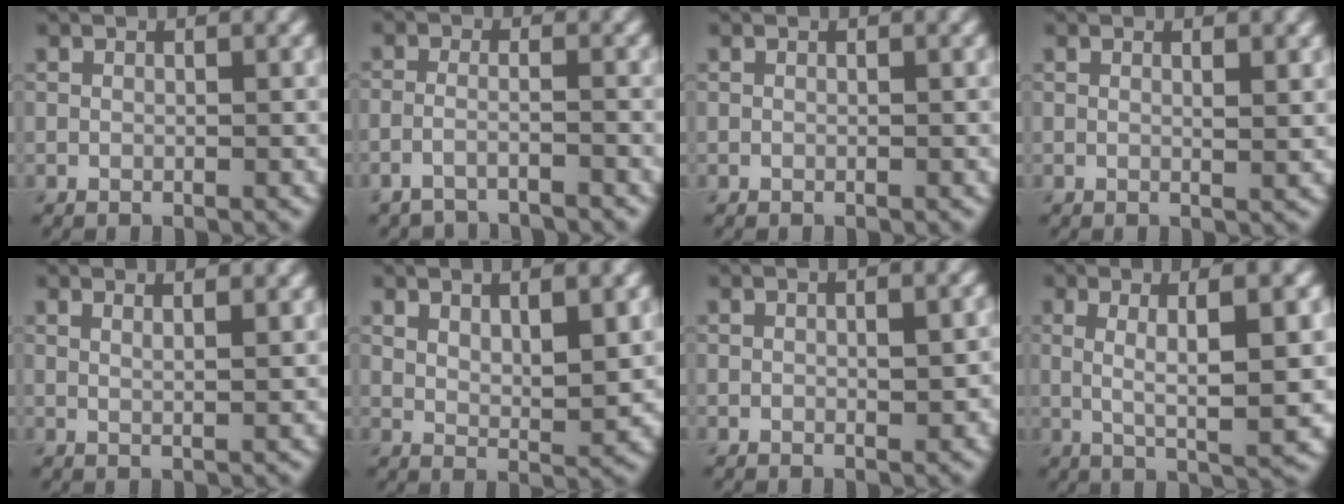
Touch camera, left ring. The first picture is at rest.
{"total": 3.3, "force": [-3.0, 0.5, 1.1], "torque": [-0.021, -0.017, -0.057]}
{"total": 0.0}
{"total": 1.7, "force": [0.6, 0.5, 1.5], "torque": [-0.016, 0.002, 0.007]}
{"total": 2.5, "force": [1.5, 0.9, 1.8], "torque": [-0.011, 0.004, 0.006]}
{"total": 4.6, "force": [1.7, 1.7, 4.0], "torque": [-0.069, -0.003, 0.032]}
{"total": 2.2, "force": [0.1, 0.9, 2.0], "torque": [-0.028, 0.000, 0.002]}
{"total": 7.2, "force": [1.0, 1.6, 7.0], "torque": [-0.105, 0.000, 0.018]}